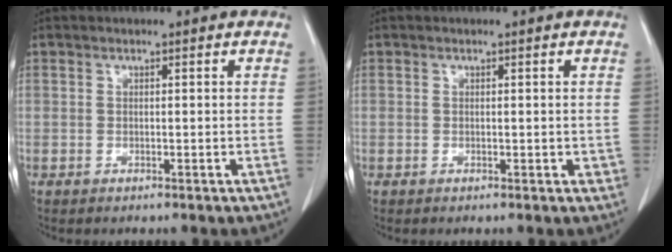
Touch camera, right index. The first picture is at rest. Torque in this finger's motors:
{"motor_torque": [0.06, 0.17, 0.01, 0.01]}